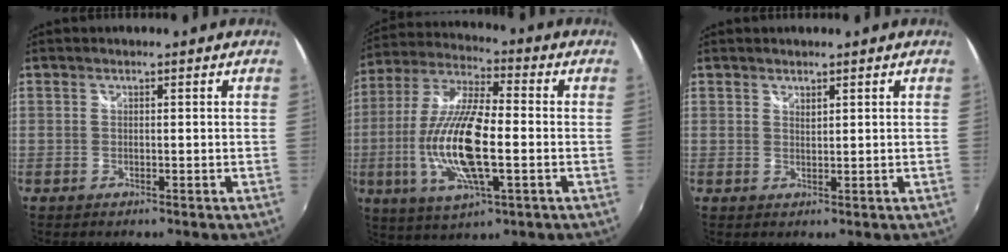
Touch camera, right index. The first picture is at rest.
{"total": 17.3, "force": [-3.2, 5.0, 16.2], "torque": [-0.330, -0.009, -0.061]}
{"total": 0.9, "force": [0.9, 0.2, 0.2], "torque": [0.000, -0.001, 0.017]}